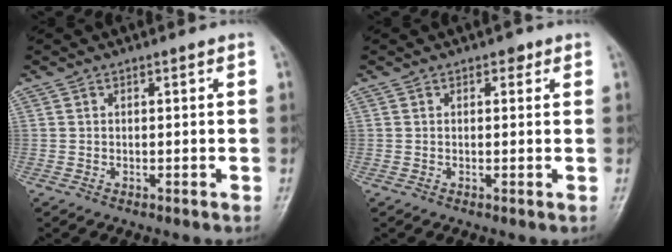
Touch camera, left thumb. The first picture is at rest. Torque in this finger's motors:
{"motor_torque": [0.11, -0.02, 0.05, -0.15, 0.00]}